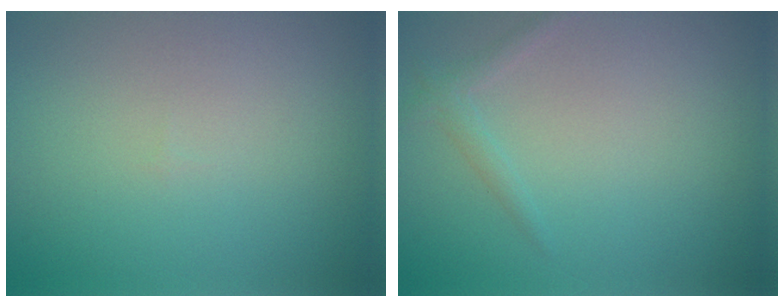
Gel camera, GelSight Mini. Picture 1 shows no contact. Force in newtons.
{"total": 1.1, "press": 1.1, "slide": 0.1}